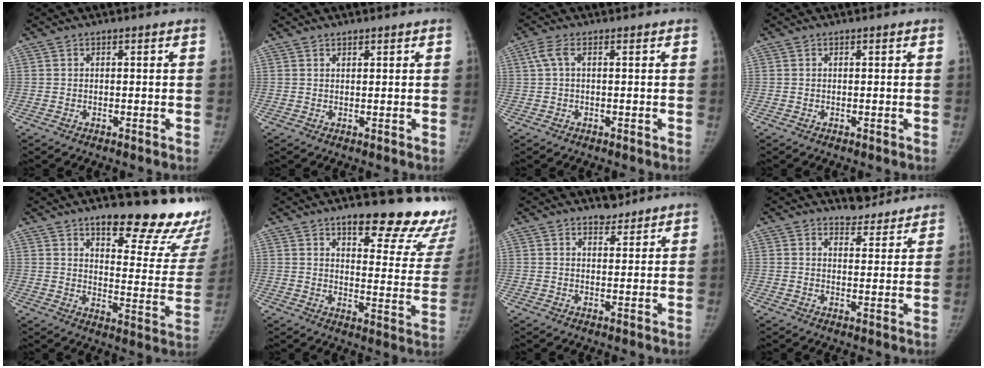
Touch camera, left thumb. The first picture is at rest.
{"total": 1.1, "force": [1.0, 0.5, 0.4], "torque": [0.000, -0.006, 0.015]}
{"total": 2.7, "force": [0.9, 1.1, 2.3], "torque": [-0.065, 0.011, 0.019]}
{"total": 0.0}
{"total": 24.0, "force": [17.5, 7.5, 14.6], "torque": [-0.140, -0.113, 0.220]}
{"total": 22.2, "force": [16.7, 7.1, 12.8], "torque": [-0.114, -0.102, 0.201]}
{"total": 3.4, "force": [2.9, 1.5, 0.9], "torque": [0.004, -0.021, 0.043]}
{"total": 5.6, "force": [5.3, 1.8, 0.1], "torque": [0.022, -0.045, 0.070]}